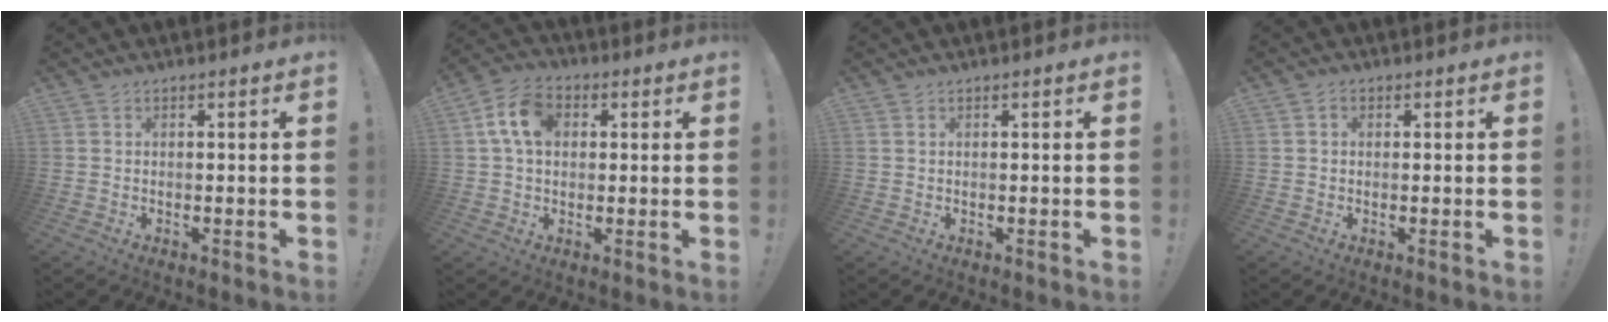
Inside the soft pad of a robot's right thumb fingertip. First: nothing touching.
{"total": 10.6, "force": [2.4, 7.2, 7.4], "torque": [-0.130, 0.014, 0.050]}
{"total": 0.0}
{"total": 1.1, "force": [0.1, 0.9, 0.6], "torque": [-0.003, 0.002, -0.002]}